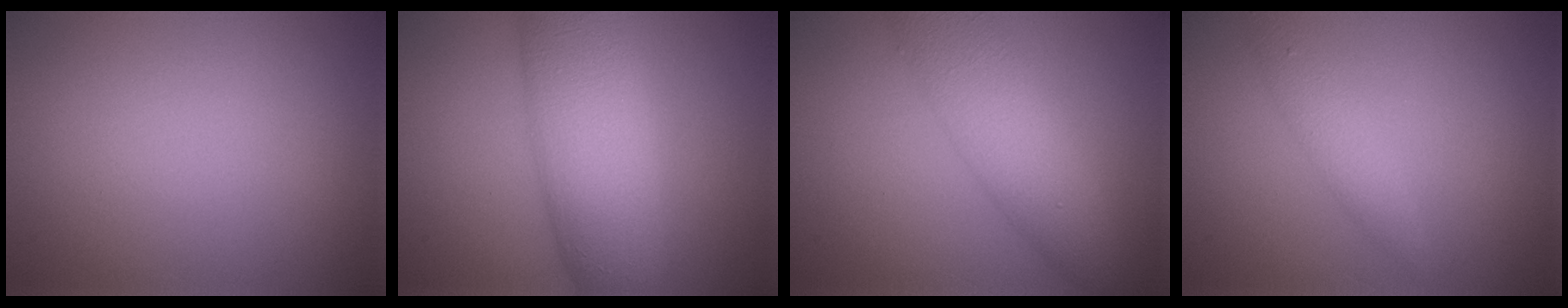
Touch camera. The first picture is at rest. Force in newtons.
{"total": 8.4, "press": 8.4, "slide": 0.1}
{"total": 6.0, "press": 6.0, "slide": 0.2}
{"total": 1.8, "press": 1.8, "slide": 0.1}